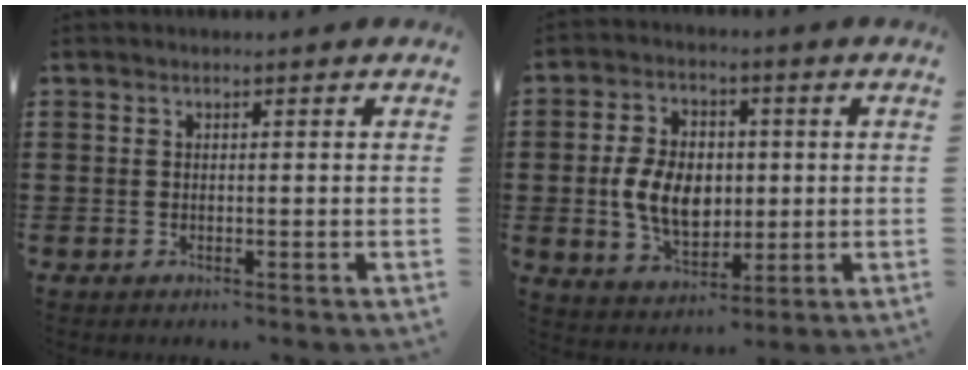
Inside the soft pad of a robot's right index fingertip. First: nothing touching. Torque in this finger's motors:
{"motor_torque": [2.02, -0.12, 0.44, 0.21]}